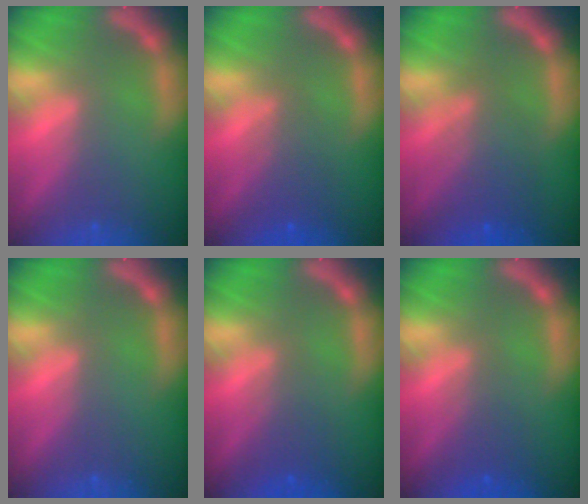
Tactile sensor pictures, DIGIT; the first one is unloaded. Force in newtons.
{"total": 3.0}
{"total": 5.1}
{"total": 0.0}
{"total": 2.5}
{"total": 2.5}